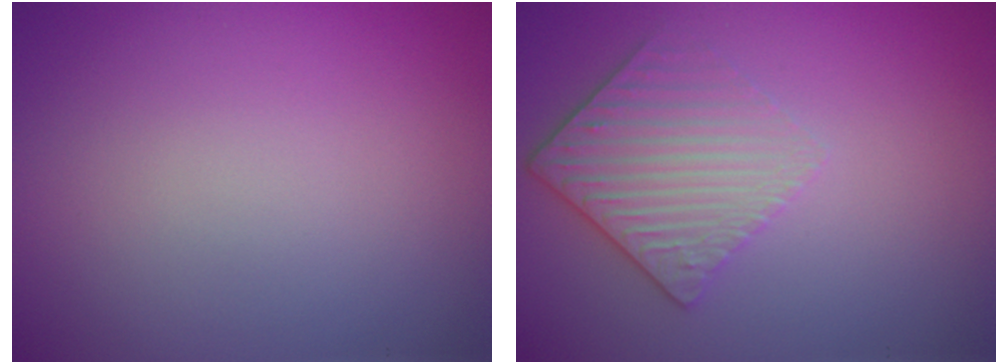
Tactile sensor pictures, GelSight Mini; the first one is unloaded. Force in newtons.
{"total": 3.6, "press": 2.6, "slide": 2.6}